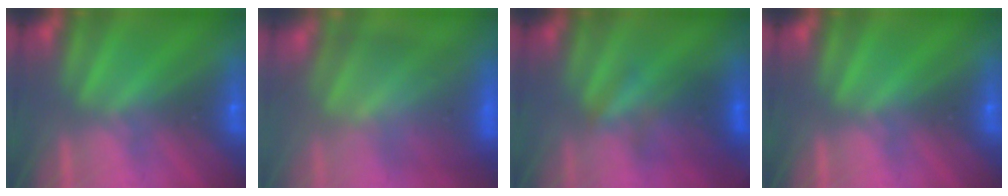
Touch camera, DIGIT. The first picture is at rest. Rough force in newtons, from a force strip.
{"total": 9.0}
{"total": 3.7}
{"total": 0.0}